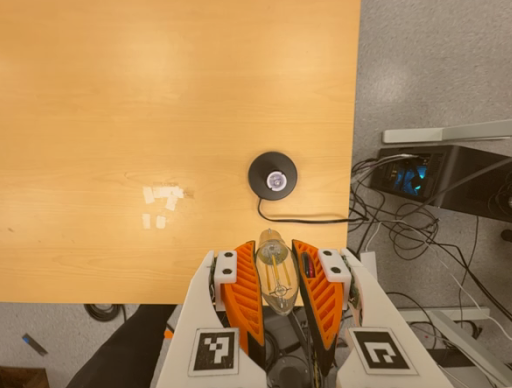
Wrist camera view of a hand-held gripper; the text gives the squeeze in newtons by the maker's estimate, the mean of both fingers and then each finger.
{"total": 17.9, "left": 19.1, "right": 16.7}